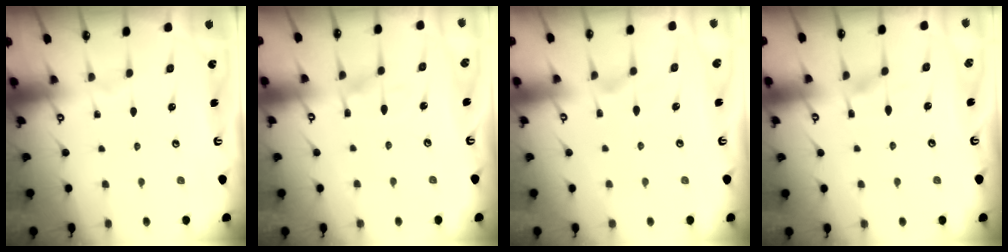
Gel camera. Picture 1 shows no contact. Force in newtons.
{"total": 6.1, "press": 6.1, "slide": 0.7}
{"total": 1.8, "press": 1.3, "slide": 1.2}
{"total": 5.2, "press": 5.2, "slide": 0.5}